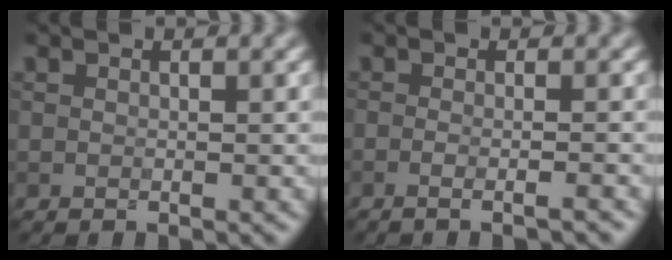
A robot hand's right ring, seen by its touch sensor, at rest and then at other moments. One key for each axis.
{"total": 3.1, "fx": -1.7, "fy": 1.2, "fz": 2.3, "tx": -0.010, "ty": 0.003, "tz": -0.039}